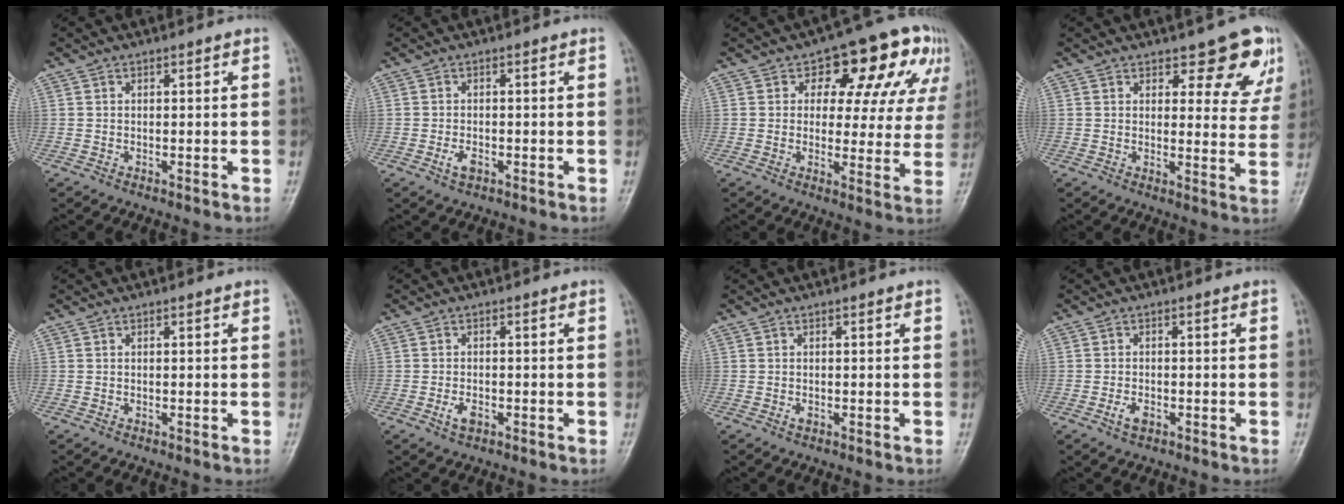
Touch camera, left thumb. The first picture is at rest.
{"total": 2.3, "force": [-1.0, 1.3, 1.6], "torque": [-0.032, 0.000, -0.016]}
{"total": 15.2, "force": [6.7, 8.6, 10.6], "torque": [-0.069, -0.001, 0.076]}
{"total": 8.9, "force": [6.2, 4.0, 5.0], "torque": [-0.019, -0.040, 0.069]}
{"total": 0.0}
{"total": 2.4, "force": [-1.0, 1.4, 1.7], "torque": [-0.034, 0.000, -0.017]}
{"total": 0.8, "force": [-0.1, 0.5, 0.6], "torque": [-0.007, -0.001, -0.001]}
{"total": 2.2, "force": [-1.0, 1.3, 1.5], "torque": [-0.031, 0.001, -0.017]}